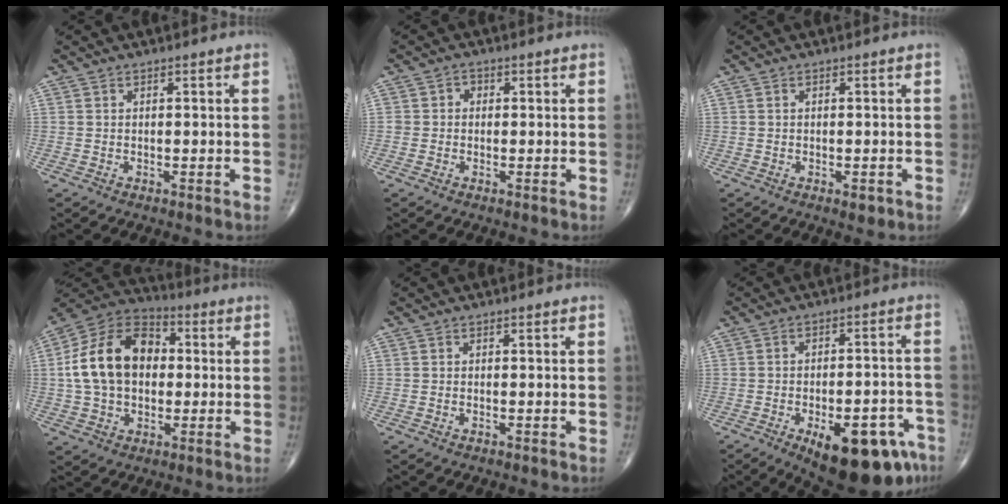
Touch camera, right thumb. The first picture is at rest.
{"total": 1.7, "force": [0.0, 1.5, 0.6], "torque": [0.004, 0.006, -0.005]}
{"total": 1.6, "force": [-0.7, 0.8, 1.2], "torque": [-0.010, -0.001, -0.008]}
{"total": 17.3, "force": [1.2, 12.0, 12.4], "torque": [-0.204, 0.028, 0.013]}
{"total": 0.0}
{"total": 18.0, "force": [-9.5, 7.4, 13.4], "torque": [-0.125, 0.043, -0.119]}